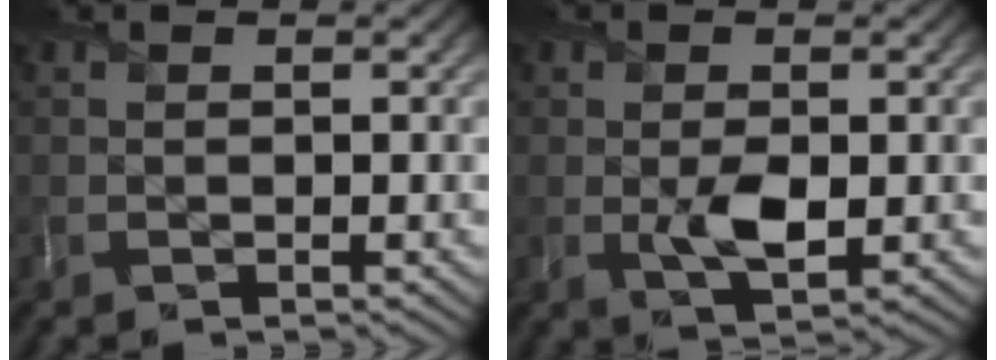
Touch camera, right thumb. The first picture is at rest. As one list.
[{"total": 3.2, "force": [-0.2, 1.8, 2.7], "torque": [-0.054, -0.007, 0.001]}]